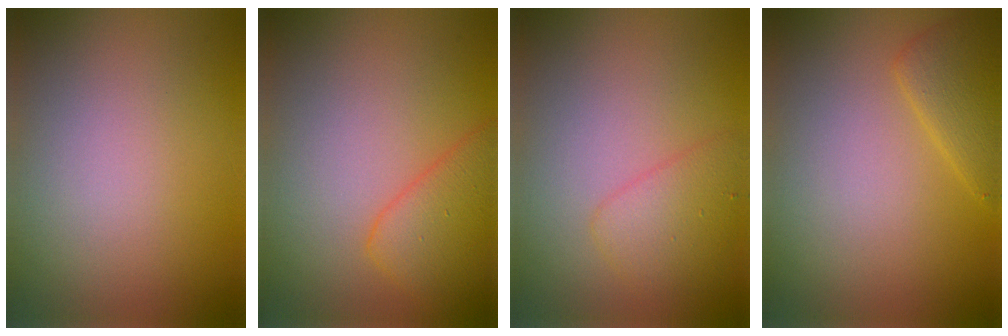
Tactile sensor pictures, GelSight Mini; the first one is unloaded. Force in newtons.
{"total": 4.1, "press": 4.1, "slide": 0.2}
{"total": 2.8, "press": 2.8, "slide": 0.1}
{"total": 2.8, "press": 2.8, "slide": 0.2}